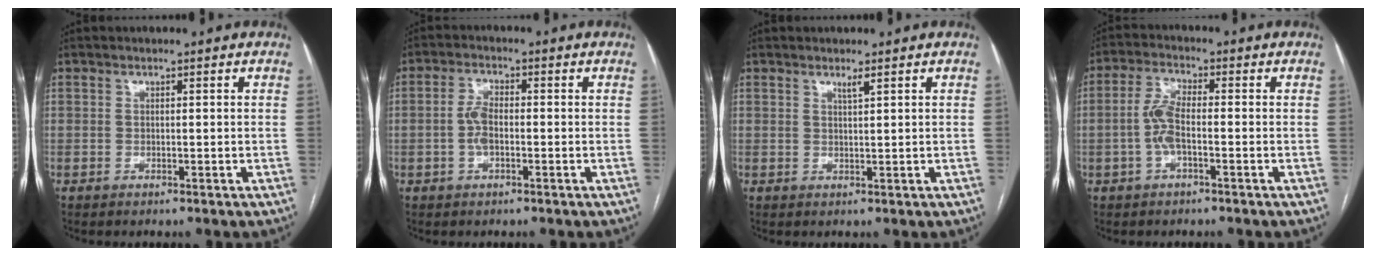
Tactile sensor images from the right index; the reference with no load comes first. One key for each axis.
{"total": 3.5, "fx": -0.7, "fy": 1.5, "fz": 3.1, "tx": -0.070, "ty": 0.006, "tz": -0.016}
{"total": 1.2, "fx": 0.9, "fy": -0.2, "fz": 0.8, "tx": -0.018, "ty": -0.005, "tz": 0.018}
{"total": 4.7, "fx": -1.1, "fy": 1.4, "fz": 4.4, "tx": -0.101, "ty": 0.008, "tz": -0.025}